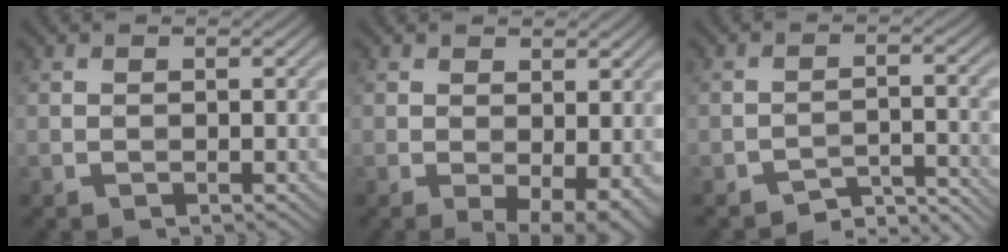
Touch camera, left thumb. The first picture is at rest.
{"total": 4.2, "force": [-0.4, 1.9, 3.7], "torque": [-0.054, -0.009, 0.003]}
{"total": 4.5, "force": [-4.3, 0.7, 1.4], "torque": [-0.021, 0.006, -0.065]}